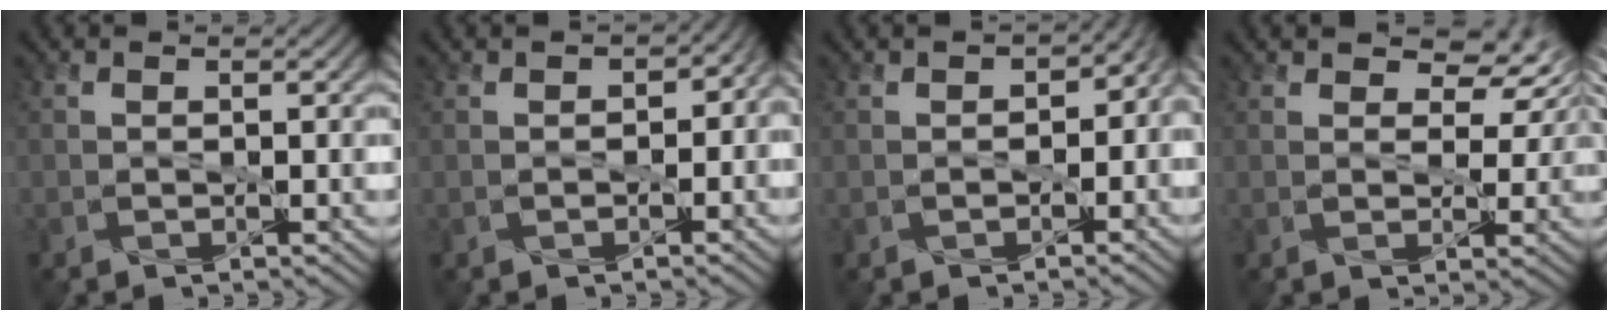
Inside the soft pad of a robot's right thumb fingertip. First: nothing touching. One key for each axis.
{"total": 1.9, "fx": -0.4, "fy": 1.7, "fz": 0.9, "tx": -0.013, "ty": -0.003, "tz": -0.004}
{"total": 3.1, "fx": -0.6, "fy": 2.5, "fz": 1.8, "tx": -0.021, "ty": -0.005, "tz": -0.008}
{"total": 5.6, "fx": 2.5, "fy": 3.3, "fz": 3.8, "tx": -0.063, "ty": 0.000, "tz": 0.038}